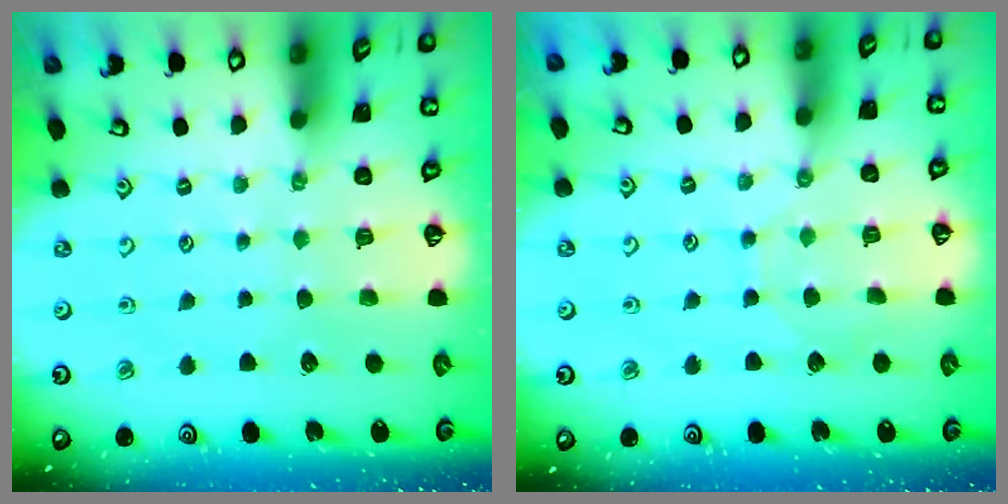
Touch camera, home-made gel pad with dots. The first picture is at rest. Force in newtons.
{"total": 3.0, "press": 2.9, "slide": 0.4}